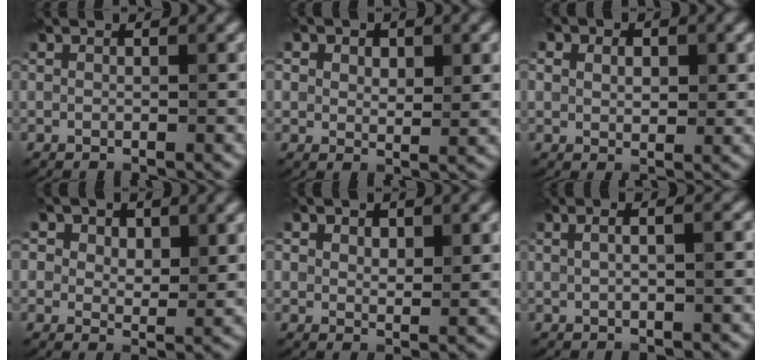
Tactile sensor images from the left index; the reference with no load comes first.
{"total": 4.3, "force": [1.9, 2.8, 2.7], "torque": [-0.032, -0.004, 0.022]}
{"total": 5.1, "force": [2.2, 3.5, 3.0], "torque": [-0.041, 0.017, 0.012]}
{"total": 5.6, "force": [2.7, 3.5, 3.4], "torque": [-0.044, 0.001, 0.027]}
{"total": 3.9, "force": [1.6, 2.3, 2.7], "torque": [-0.038, -0.006, 0.026]}
{"total": 5.2, "force": [1.6, 2.6, 4.3], "torque": [-0.025, 0.033, -0.010]}